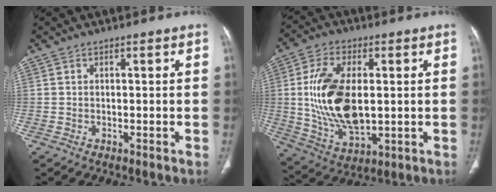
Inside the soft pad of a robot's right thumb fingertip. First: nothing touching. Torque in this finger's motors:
{"motor_torque": [0.88, 4.13, 1.58, 0.22, 0.45]}